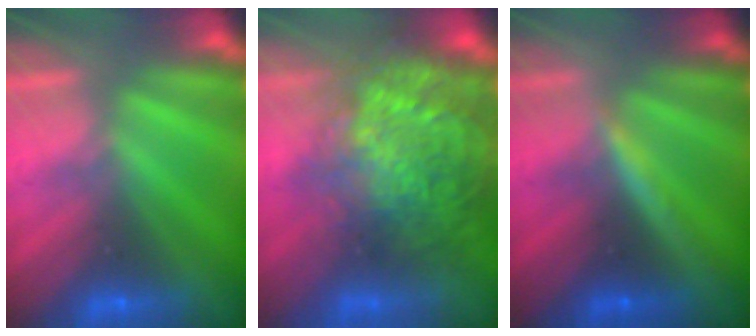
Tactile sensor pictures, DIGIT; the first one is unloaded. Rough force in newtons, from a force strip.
{"total": 14.6}
{"total": 3.1}